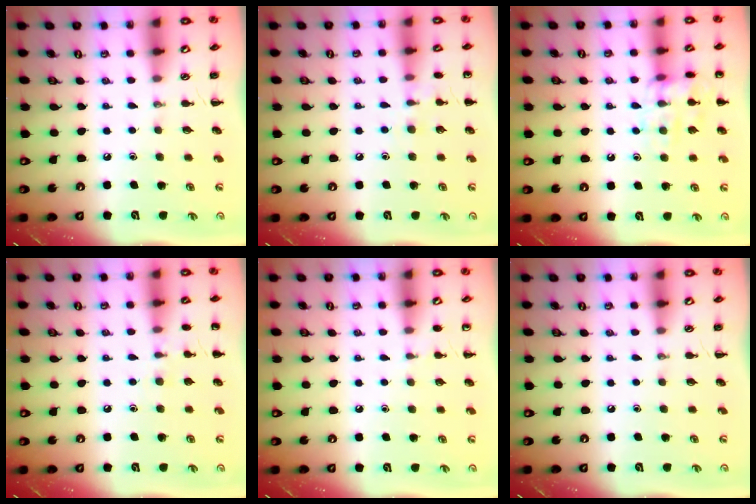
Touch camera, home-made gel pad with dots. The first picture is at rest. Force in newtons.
{"total": 6.8, "press": 6.6, "slide": 1.9}
{"total": 12.5, "press": 12.5, "slide": 0.6}
{"total": 5.5, "press": 5.3, "slide": 1.6}
{"total": 3.8, "press": 3.6, "slide": 1.3}
{"total": 0.0}